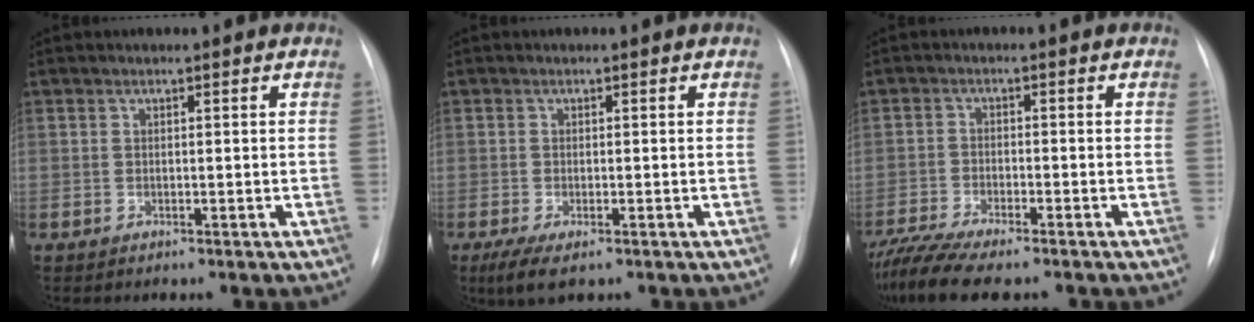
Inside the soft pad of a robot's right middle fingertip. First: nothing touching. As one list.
[{"total": 3.6, "force": [-2.1, 1.0, 2.7], "torque": [-0.054, -0.010, -0.033]}, {"total": 8.7, "force": [-7.5, 0.6, 4.4], "torque": [-0.081, -0.016, -0.127]}]